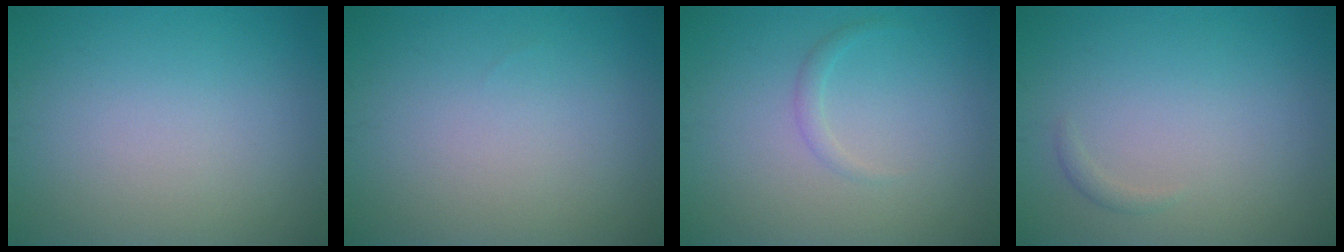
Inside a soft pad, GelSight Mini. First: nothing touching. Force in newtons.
{"total": 0.0}
{"total": 1.0, "press": 1.0, "slide": 0.1}
{"total": 0.6, "press": 0.6, "slide": 0.0}